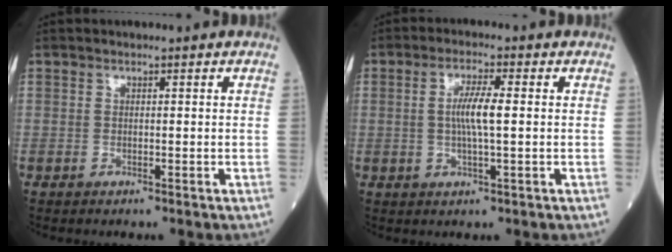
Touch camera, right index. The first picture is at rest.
{"total": 5.1, "force": [0.3, 0.3, 5.1], "torque": [-0.099, 0.001, 0.003]}